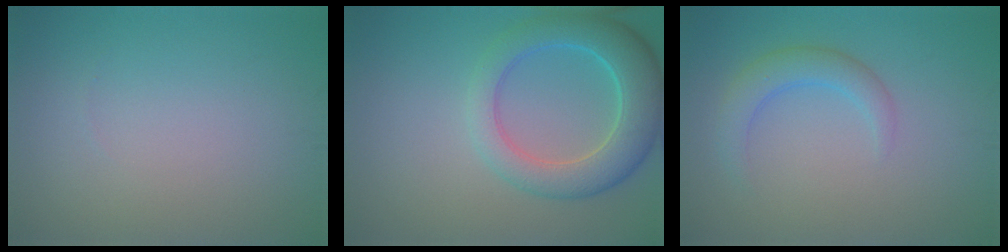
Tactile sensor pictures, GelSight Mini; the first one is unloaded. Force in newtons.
{"total": 6.3, "press": 6.3, "slide": 0.3}
{"total": 2.6, "press": 2.6, "slide": 0.1}